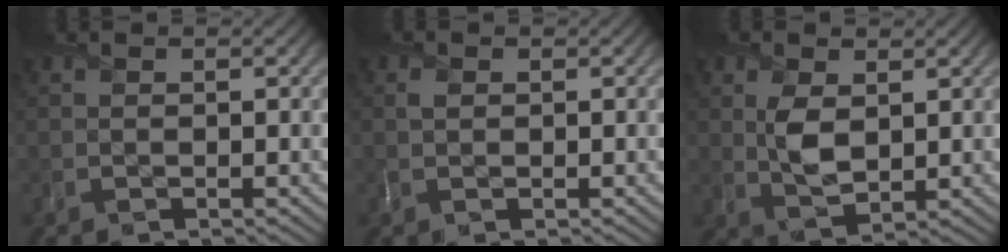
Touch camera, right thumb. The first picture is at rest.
{"total": 0.8, "force": [0.1, 0.7, 0.4], "torque": [-0.011, -0.001, 0.001]}
{"total": 4.1, "force": [0.9, 2.5, 3.2], "torque": [-0.071, -0.006, 0.021]}